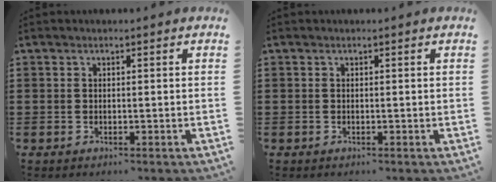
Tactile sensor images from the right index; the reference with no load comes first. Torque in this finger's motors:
{"motor_torque": [0.33, 0.20, 0.00, 0.01]}